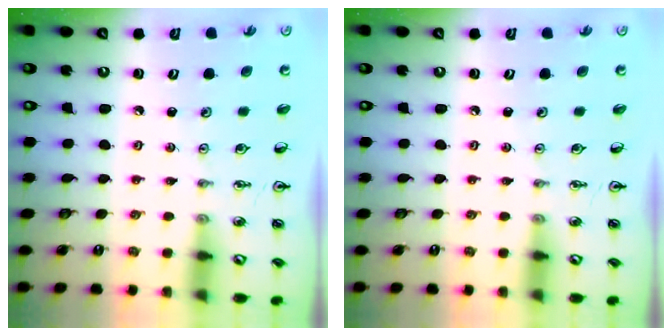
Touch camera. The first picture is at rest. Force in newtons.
{"total": 0.0}